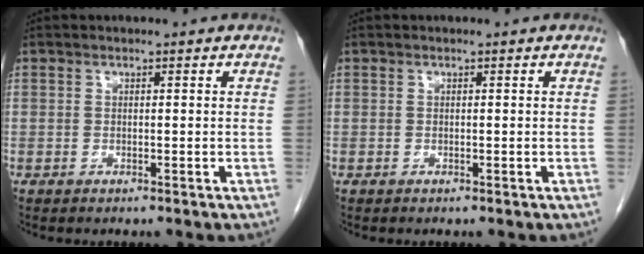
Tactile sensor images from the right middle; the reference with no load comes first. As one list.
[{"total": 0.0}]